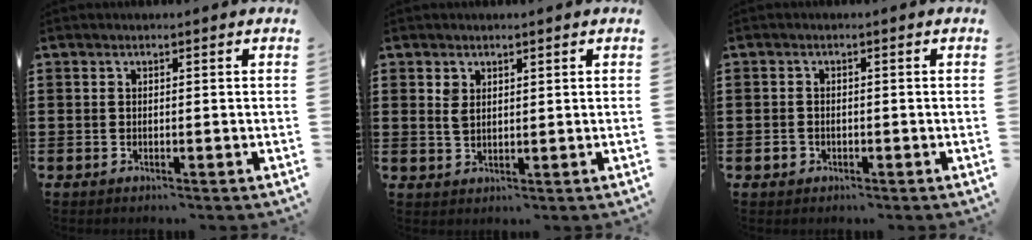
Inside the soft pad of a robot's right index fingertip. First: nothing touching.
{"total": 2.2, "force": [1.3, 1.2, 1.3], "torque": [-0.029, 0.004, 0.024]}
{"total": 1.3, "force": [-0.6, 1.0, 0.4], "torque": [-0.011, 0.002, -0.014]}